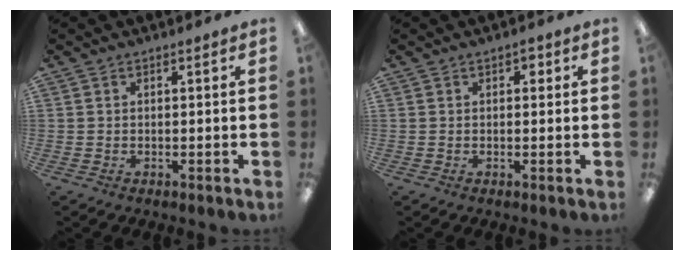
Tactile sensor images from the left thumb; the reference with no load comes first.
{"total": 1.7, "force": [0.8, 1.1, 1.0], "torque": [-0.012, 0.001, 0.012]}